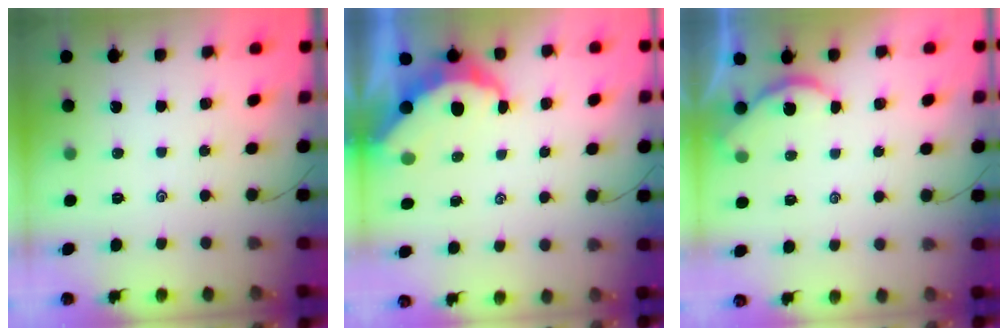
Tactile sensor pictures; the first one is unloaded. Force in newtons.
{"total": 7.1, "press": 7.1, "slide": 0.9}
{"total": 1.3, "press": 1.3, "slide": 0.2}